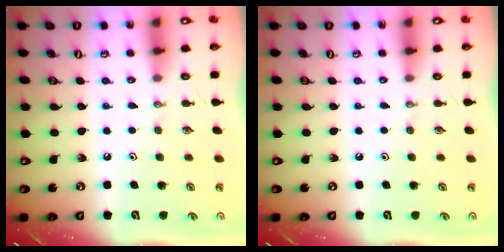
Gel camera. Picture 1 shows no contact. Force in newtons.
{"total": 0.0}